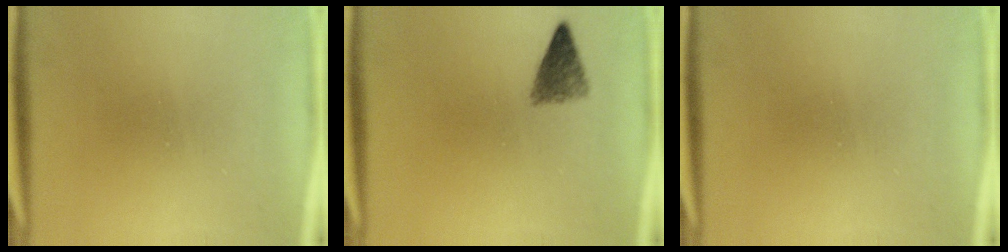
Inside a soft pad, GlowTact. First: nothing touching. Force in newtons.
{"total": 3.1}
{"total": 0.0}